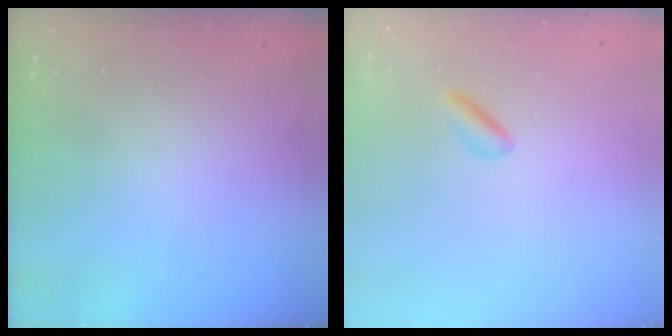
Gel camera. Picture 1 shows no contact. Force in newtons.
{"total": 2.1, "press": 2.0, "slide": 0.8}